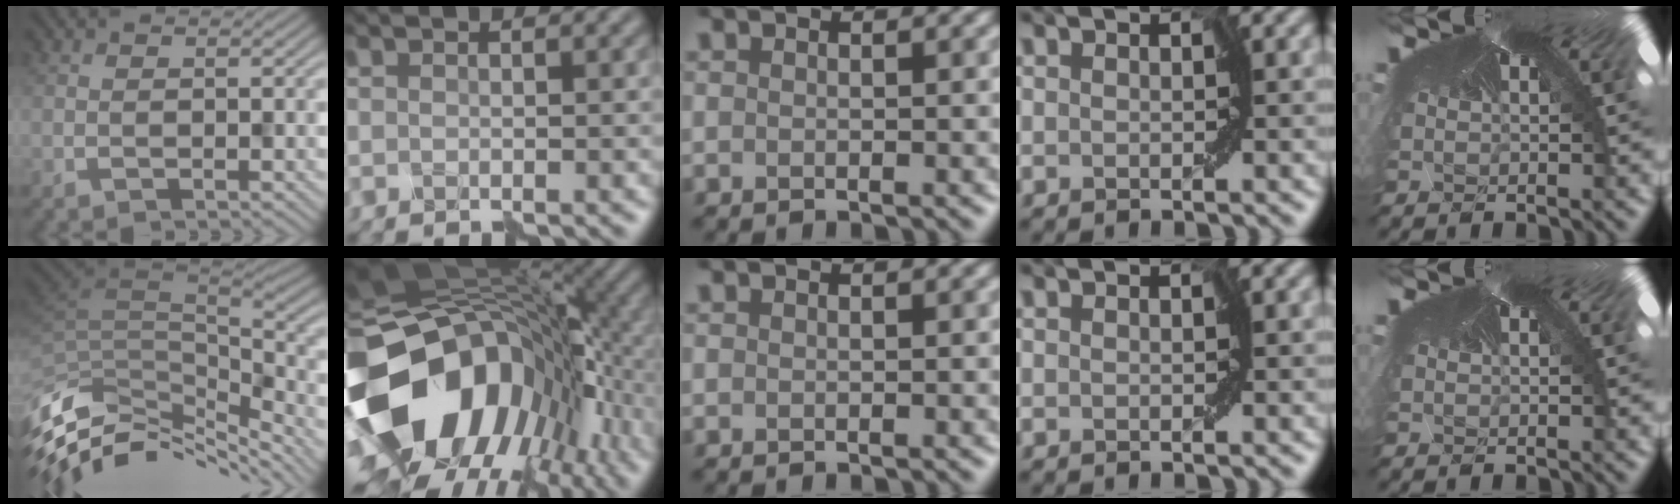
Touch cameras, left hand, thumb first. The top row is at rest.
{"thumb": {"total": 10.9, "force": [-5.4, 5.4, 7.7], "torque": [-0.182, -0.005, -0.071]}, "index": {"total": 19.6, "force": [-3.3, 14.0, 13.3], "torque": [-0.270, -0.033, -0.029]}}